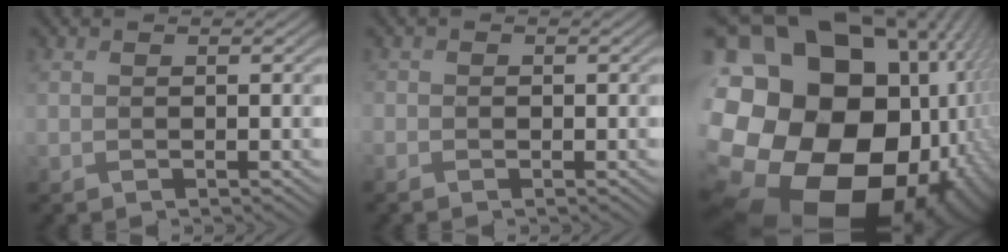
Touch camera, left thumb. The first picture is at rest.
{"total": 1.1, "force": [-0.7, -0.1, -0.9], "torque": [0.018, 0.002, -0.013]}
{"total": 25.1, "force": [-6.8, 20.9, 12.2], "torque": [-0.223, -0.056, -0.124]}